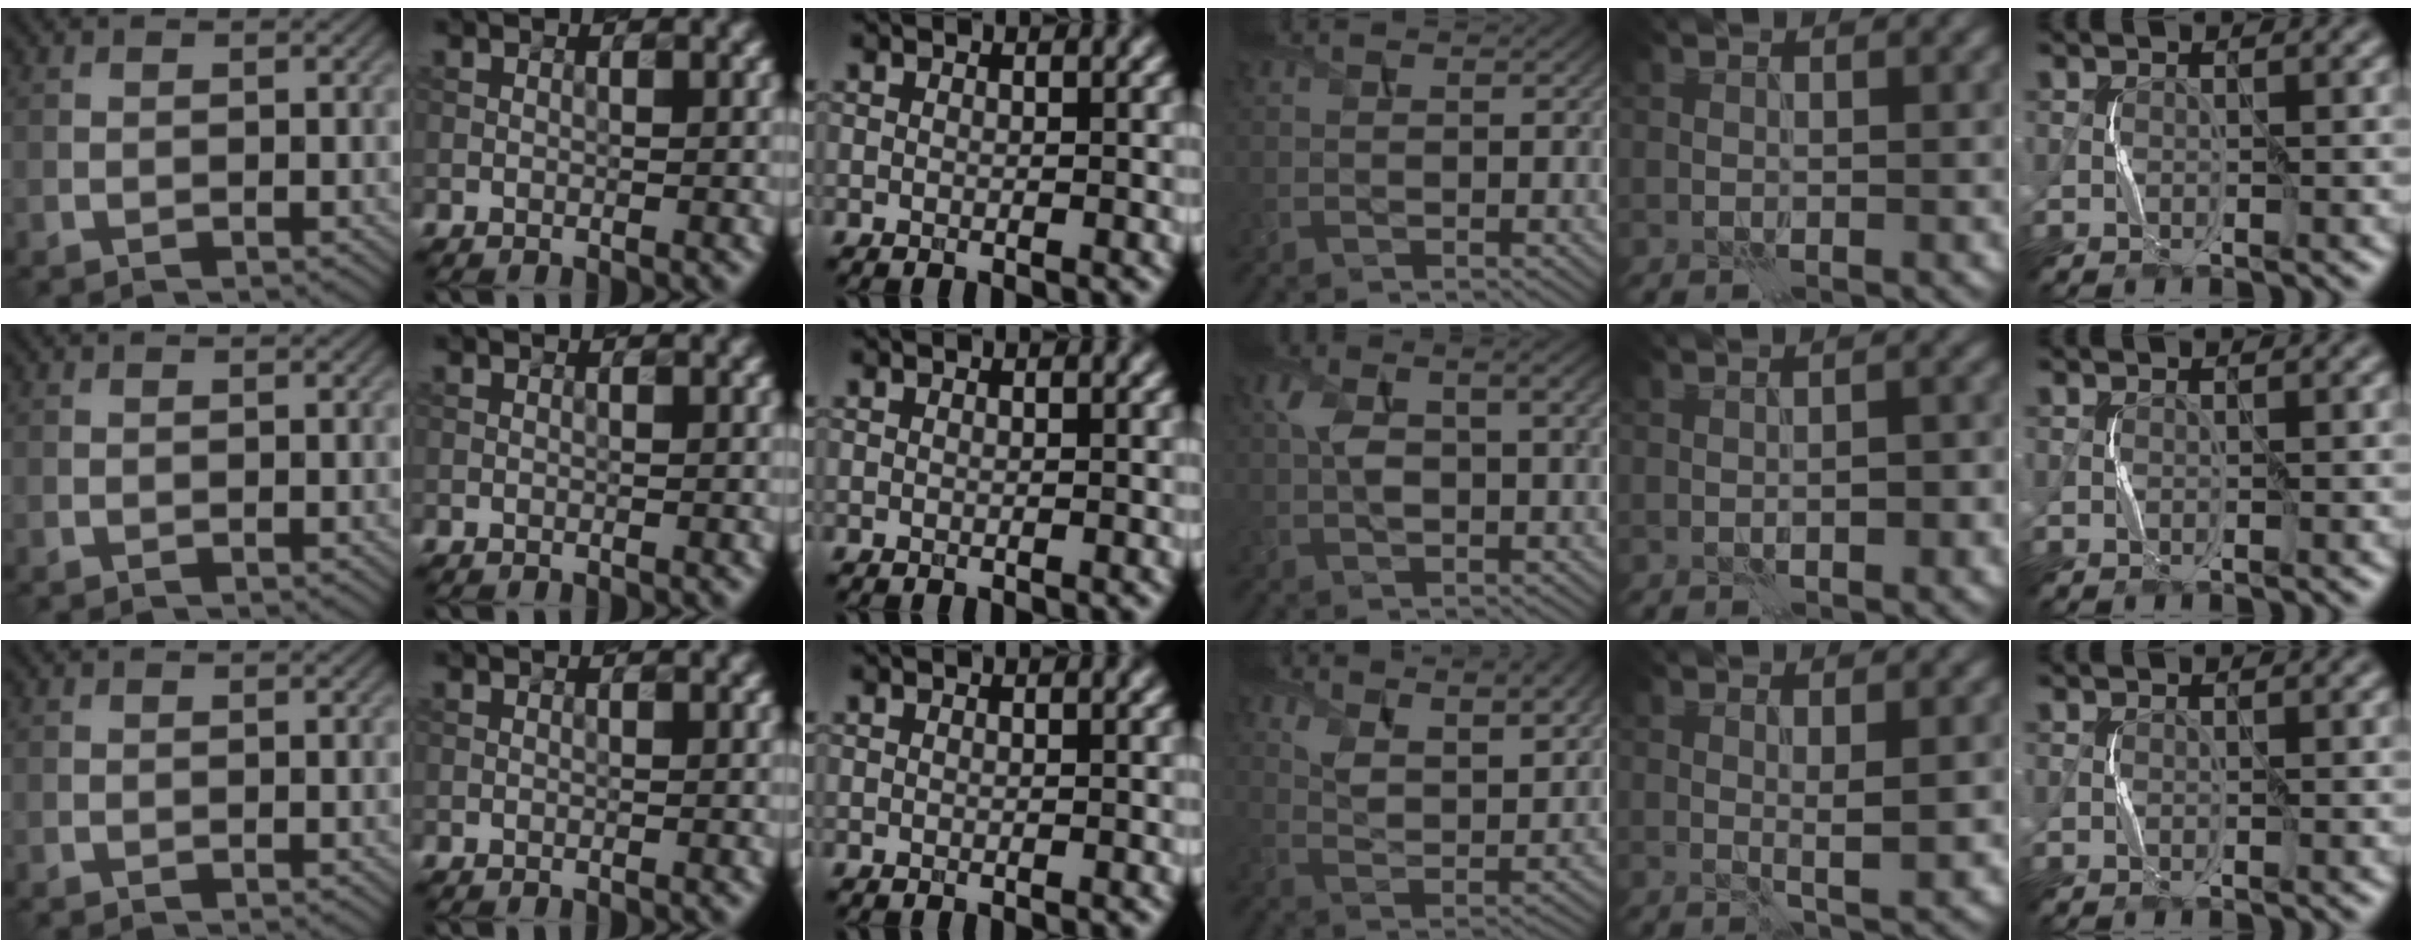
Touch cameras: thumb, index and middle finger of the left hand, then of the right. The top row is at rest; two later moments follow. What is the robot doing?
{"motion": "squeeze", "object": "air blower"}